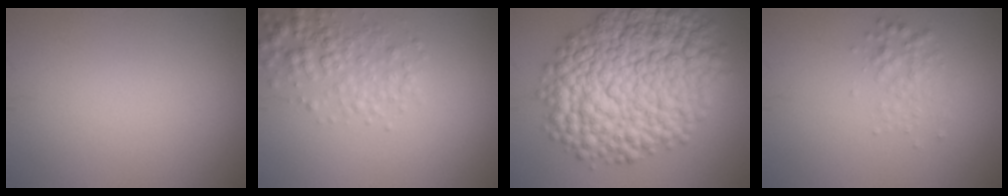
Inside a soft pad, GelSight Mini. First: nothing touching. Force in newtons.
{"total": 3.3, "press": 3.3, "slide": 0.1}
{"total": 14.2, "press": 14.2, "slide": 0.2}
{"total": 1.9, "press": 1.9, "slide": 0.0}